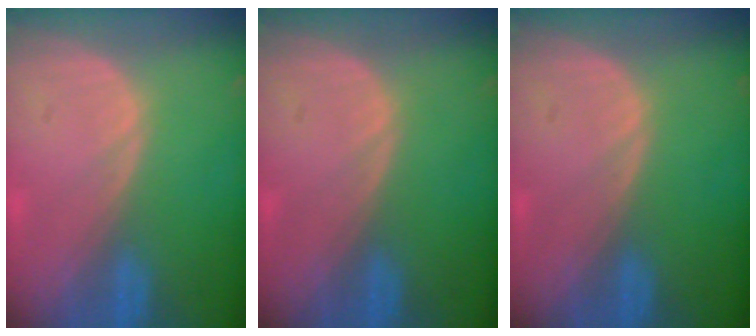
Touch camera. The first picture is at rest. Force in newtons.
{"total": 0.0}
{"total": 0.0}